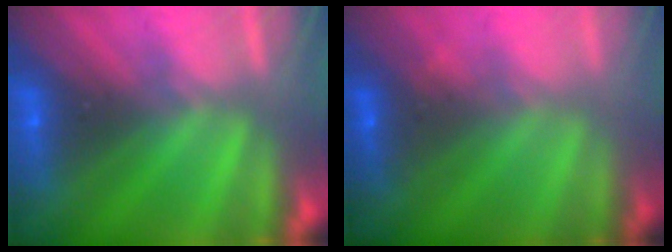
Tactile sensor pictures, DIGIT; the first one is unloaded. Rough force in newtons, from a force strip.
{"total": 1.9}